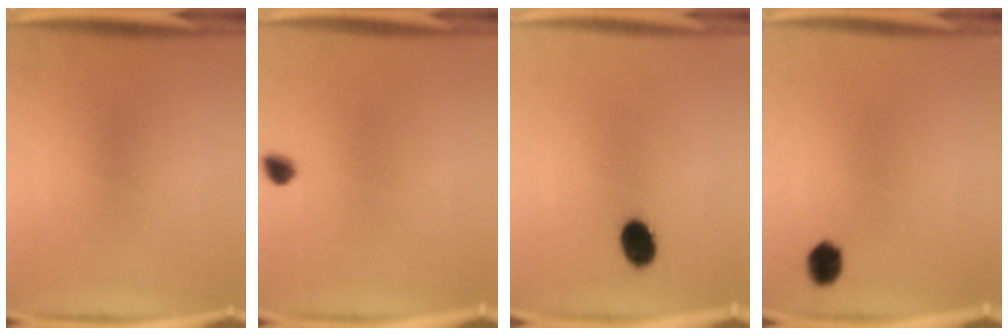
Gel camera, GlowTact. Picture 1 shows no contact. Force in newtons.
{"total": 2.4}
{"total": 6.2}
{"total": 3.8}